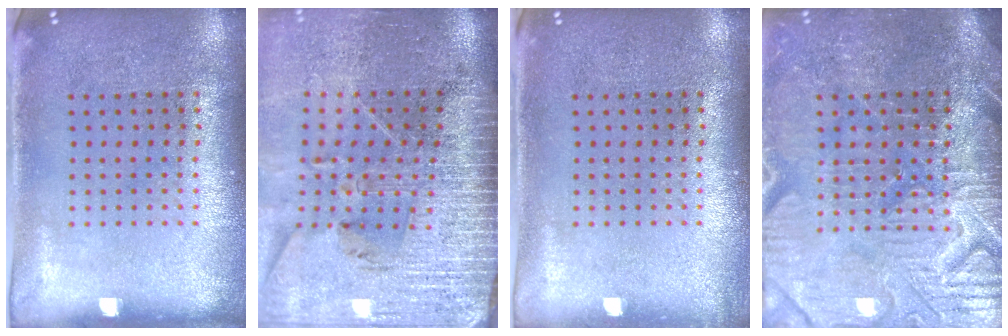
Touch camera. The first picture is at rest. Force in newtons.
{"total": 4.0, "press": 3.4, "slide": 2.0}
{"total": 0.5, "press": 0.5, "slide": 0.1}
{"total": 4.3, "press": 4.0, "slide": 1.6}